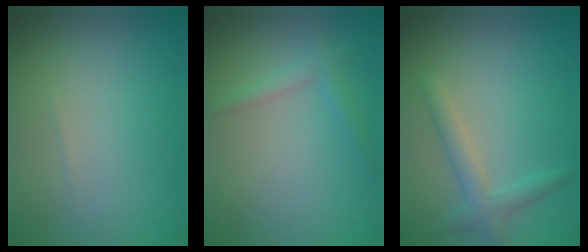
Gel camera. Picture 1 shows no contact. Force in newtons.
{"total": 1.5, "press": 1.5, "slide": 0.1}
{"total": 2.3, "press": 2.3, "slide": 0.1}